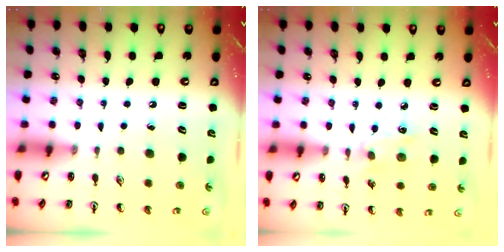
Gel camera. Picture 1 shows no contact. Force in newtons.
{"total": 2.9, "press": 2.8, "slide": 0.5}